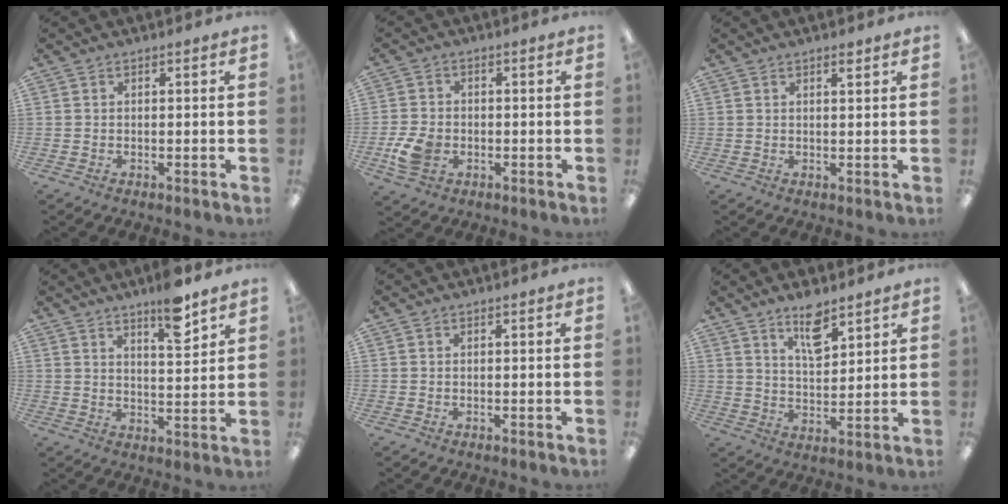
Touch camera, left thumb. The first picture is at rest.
{"total": 6.7, "force": [-2.0, 4.9, 4.1], "torque": [-0.082, 0.004, -0.035]}
{"total": 1.6, "force": [1.4, 0.2, 0.7], "torque": [-0.017, -0.002, 0.026]}
{"total": 9.2, "force": [6.9, 2.2, 5.7], "torque": [-0.074, -0.042, 0.111]}
{"total": 0.0}
{"total": 8.6, "force": [6.1, 3.4, 5.0], "torque": [-0.074, -0.032, 0.103]}